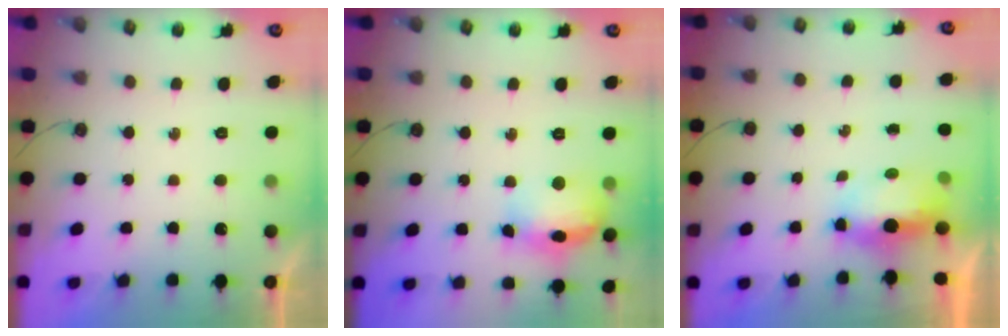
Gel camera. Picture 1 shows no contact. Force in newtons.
{"total": 15.0, "press": 14.9, "slide": 2.0}
{"total": 10.5, "press": 7.5, "slide": 7.3}